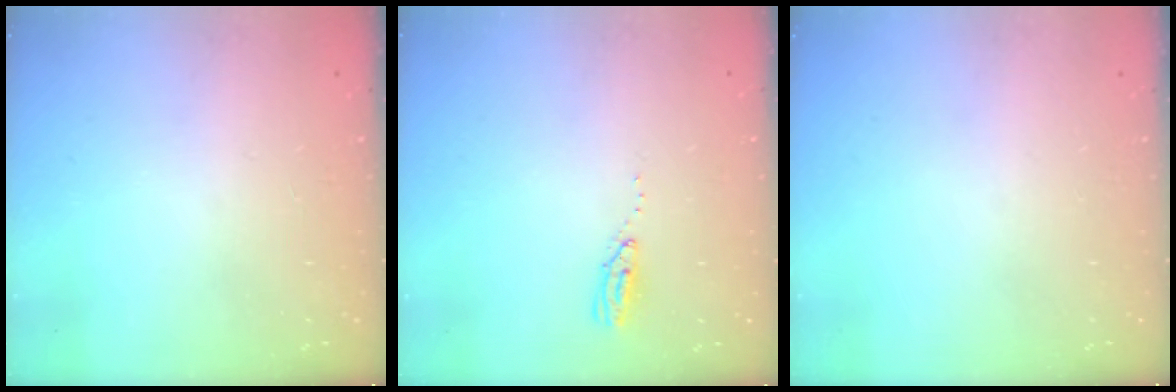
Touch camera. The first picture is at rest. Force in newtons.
{"total": 3.6, "press": 3.5, "slide": 0.3}
{"total": 0.0}